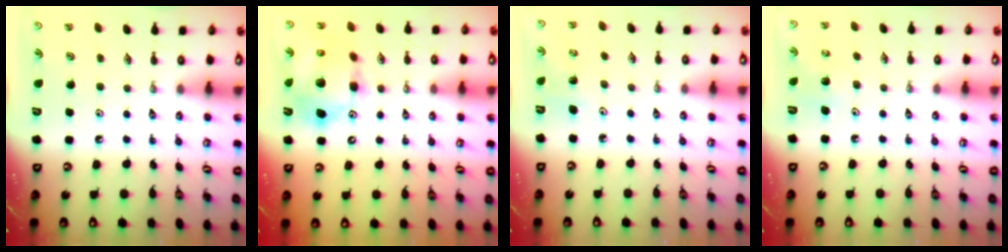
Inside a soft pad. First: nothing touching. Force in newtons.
{"total": 14.9, "press": 14.7, "slide": 2.8}
{"total": 2.9, "press": 2.8, "slide": 0.3}
{"total": 5.3, "press": 5.3, "slide": 0.5}